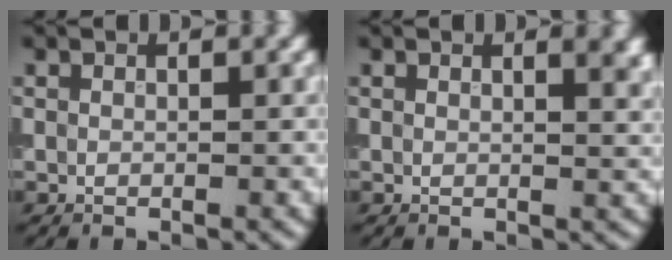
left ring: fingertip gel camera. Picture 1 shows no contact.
{"total": 2.5, "force": [1.5, 1.1, 1.7], "torque": [-0.003, 0.003, 0.019]}